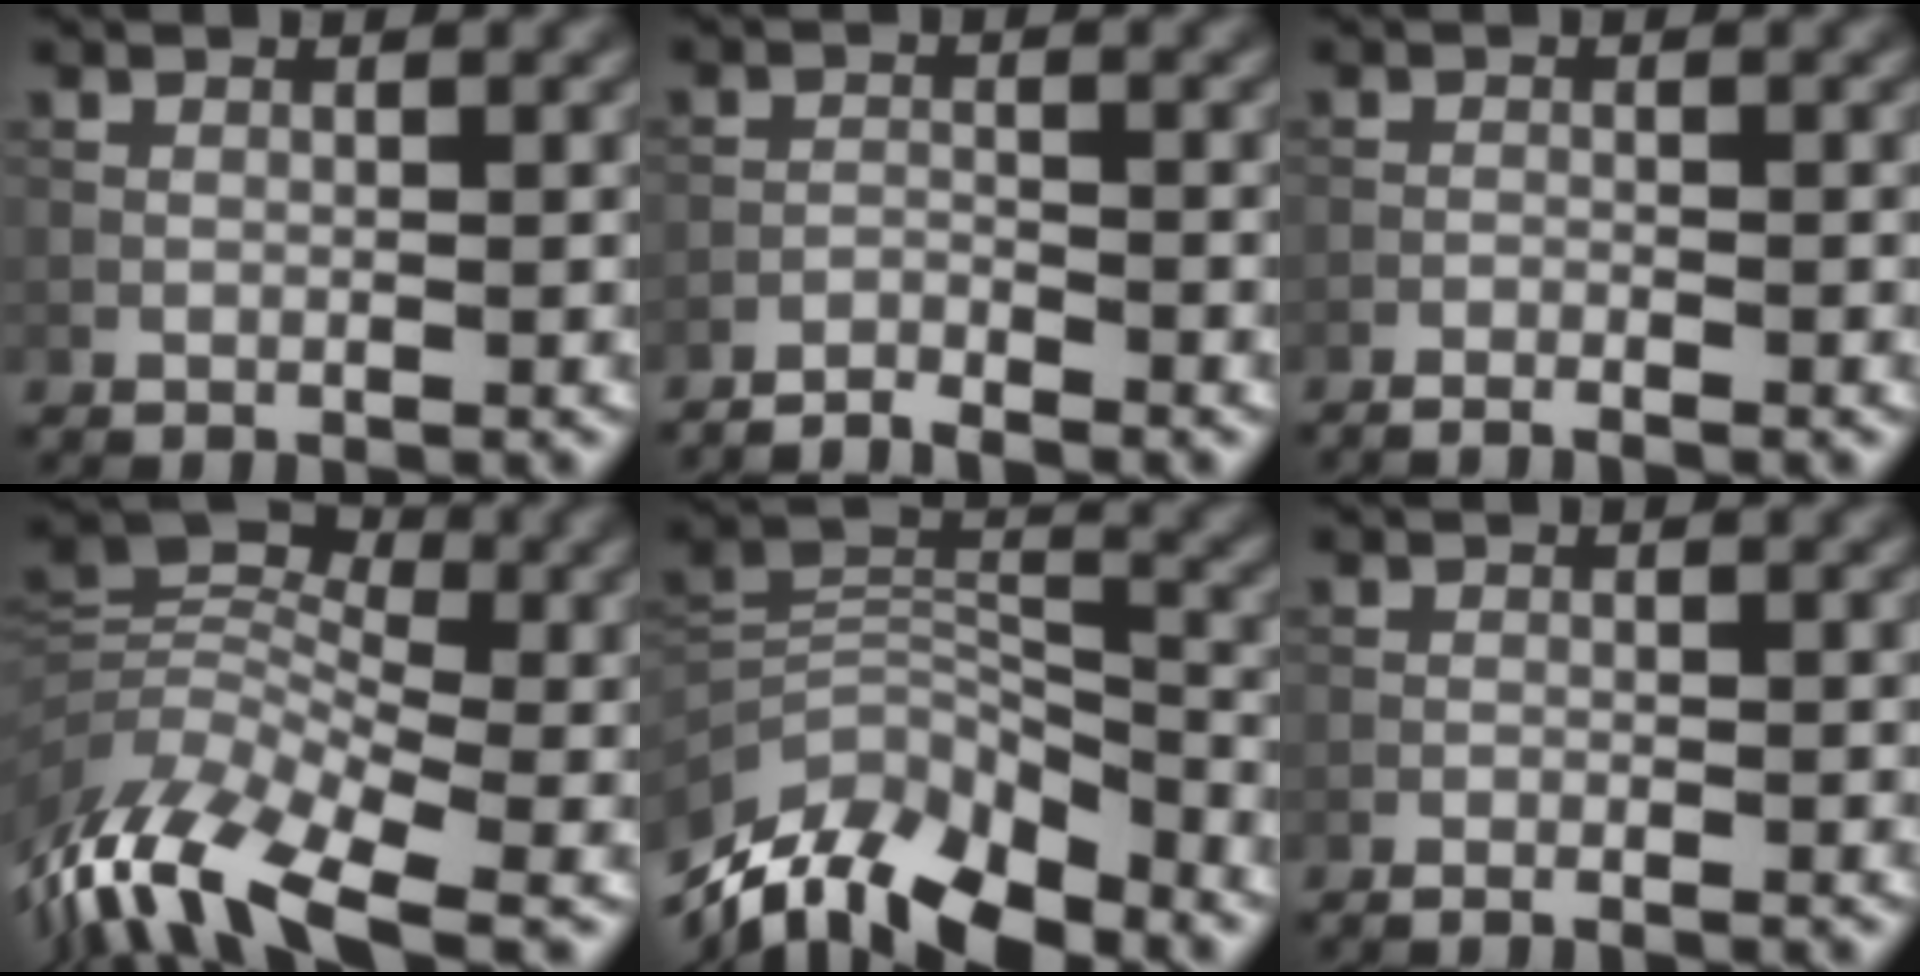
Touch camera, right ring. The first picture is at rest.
{"total": 2.7, "force": [-2.6, 0.1, 0.5], "torque": [-0.010, -0.003, -0.052]}
{"total": 1.9, "force": [-1.7, 0.1, 0.8], "torque": [-0.022, -0.001, -0.034]}
{"total": 12.3, "force": [-5.7, 5.9, 9.2], "torque": [-0.187, 0.005, -0.120]}
{"total": 12.1, "force": [-9.3, 5.0, 5.9], "torque": [-0.114, 0.009, -0.175]}
{"total": 1.1, "force": [-1.0, 0.0, 0.6], "torque": [-0.018, 0.003, -0.021]}